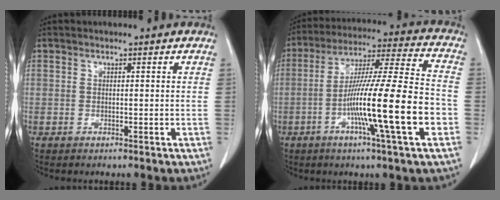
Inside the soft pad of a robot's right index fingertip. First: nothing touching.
{"total": 19.5, "force": [-5.6, 0.1, 18.6], "torque": [-0.311, -0.007, -0.099]}